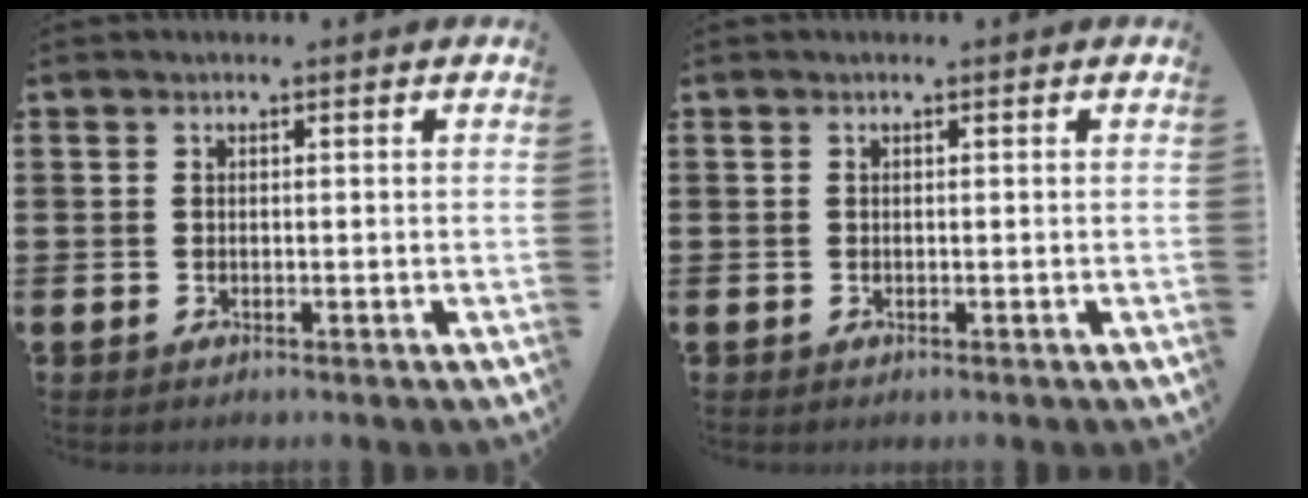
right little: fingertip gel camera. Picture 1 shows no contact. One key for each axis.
{"total": 0.0}